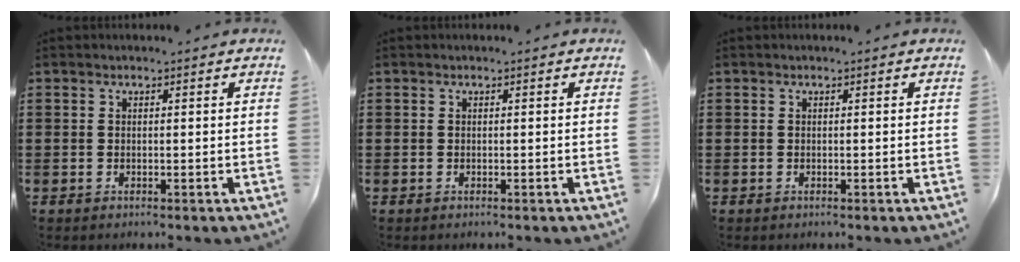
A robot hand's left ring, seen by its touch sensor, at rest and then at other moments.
{"total": 0.0}
{"total": 0.0}